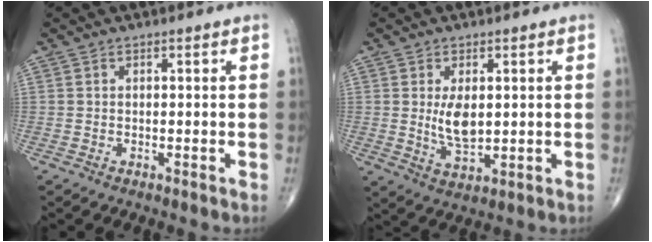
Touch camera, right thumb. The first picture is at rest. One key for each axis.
{"total": 6.1, "fx": 0.8, "fy": 3.1, "fz": 5.2, "tx": -0.086, "ty": -0.015, "tz": 0.021}